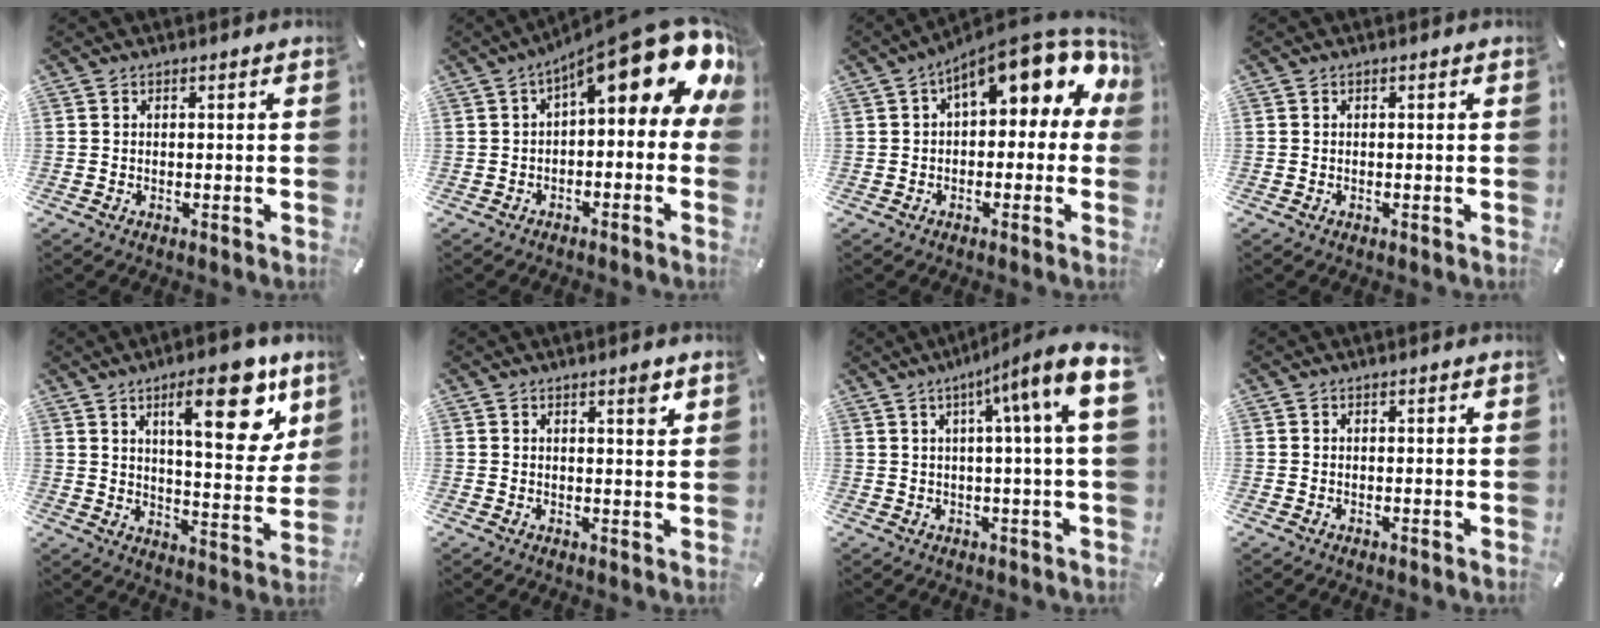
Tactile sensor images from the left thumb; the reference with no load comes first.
{"total": 16.3, "force": [7.9, 5.9, 13.0], "torque": [-0.178, -0.067, 0.128]}
{"total": 13.7, "force": [6.5, 5.9, 10.6], "torque": [-0.152, -0.042, 0.112]}
{"total": 0.0}
{"total": 19.0, "force": [9.4, 6.8, 15.1], "torque": [-0.197, -0.042, 0.138]}
{"total": 2.8, "force": [1.8, 0.5, 2.1], "torque": [-0.029, -0.007, 0.028]}
{"total": 11.2, "force": [3.3, -0.3, 10.7], "torque": [-0.159, -0.039, 0.042]}
{"total": 0.0}